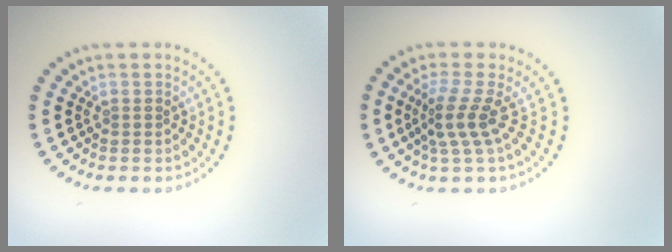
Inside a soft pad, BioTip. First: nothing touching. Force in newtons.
{"total": 2.8, "press": 2.0, "slide": 2.0}